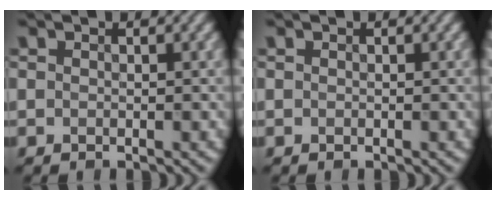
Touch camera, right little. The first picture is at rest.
{"total": 0.0}